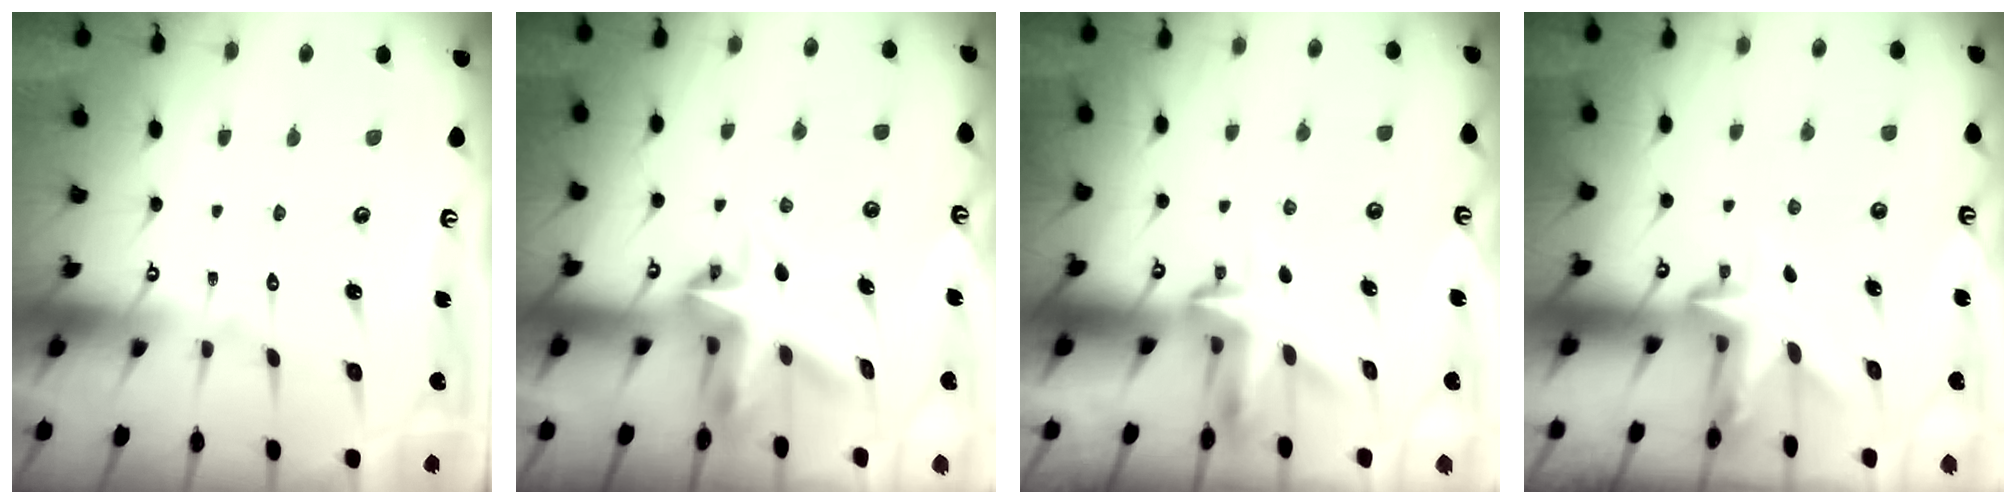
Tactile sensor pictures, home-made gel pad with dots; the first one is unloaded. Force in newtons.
{"total": 6.6, "press": 6.6, "slide": 0.6}
{"total": 3.4, "press": 3.4, "slide": 0.2}
{"total": 3.4, "press": 3.3, "slide": 0.4}